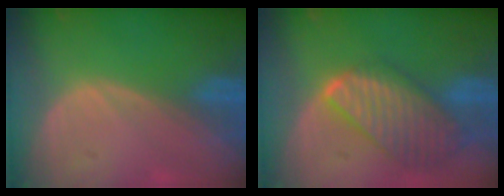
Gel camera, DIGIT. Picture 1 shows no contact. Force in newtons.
{"total": 9.7, "press": 8.3, "slide": 5.0}